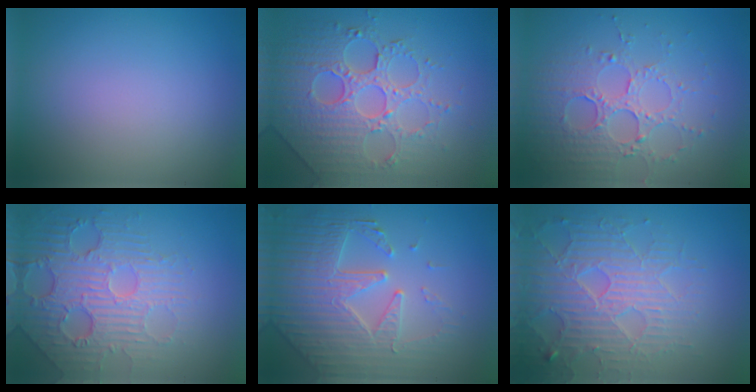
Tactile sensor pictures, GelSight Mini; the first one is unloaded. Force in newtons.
{"total": 6.3, "press": 5.6, "slide": 3.0}
{"total": 4.0, "press": 3.8, "slide": 1.3}
{"total": 5.9, "press": 4.9, "slide": 3.4}
{"total": 6.3, "press": 5.3, "slide": 3.5}
{"total": 6.1, "press": 5.2, "slide": 3.1}